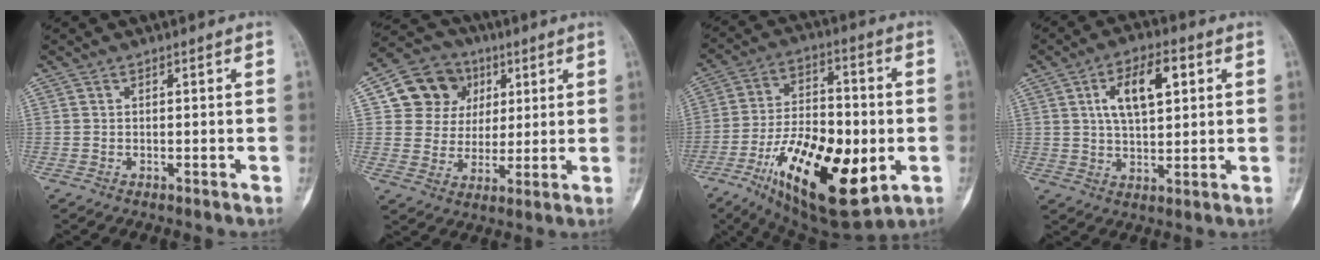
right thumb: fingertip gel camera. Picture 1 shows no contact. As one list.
[{"total": 12.1, "force": [4.3, 10.6, 3.8], "torque": [-0.025, -0.001, 0.074]}, {"total": 25.1, "force": [-7.5, 11.3, 21.1], "torque": [-0.368, 0.005, -0.108]}, {"total": 10.7, "force": [3.4, 5.1, 8.8], "torque": [-0.135, 0.001, 0.057]}]